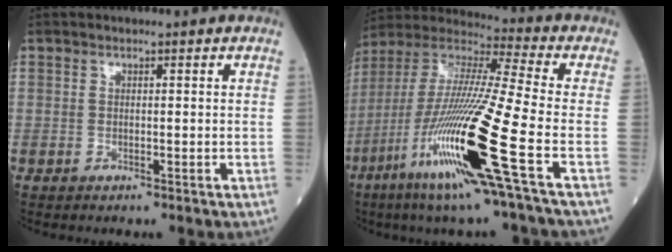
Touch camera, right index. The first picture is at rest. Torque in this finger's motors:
{"motor_torque": [2.14, 0.00, 1.05, 0.21]}